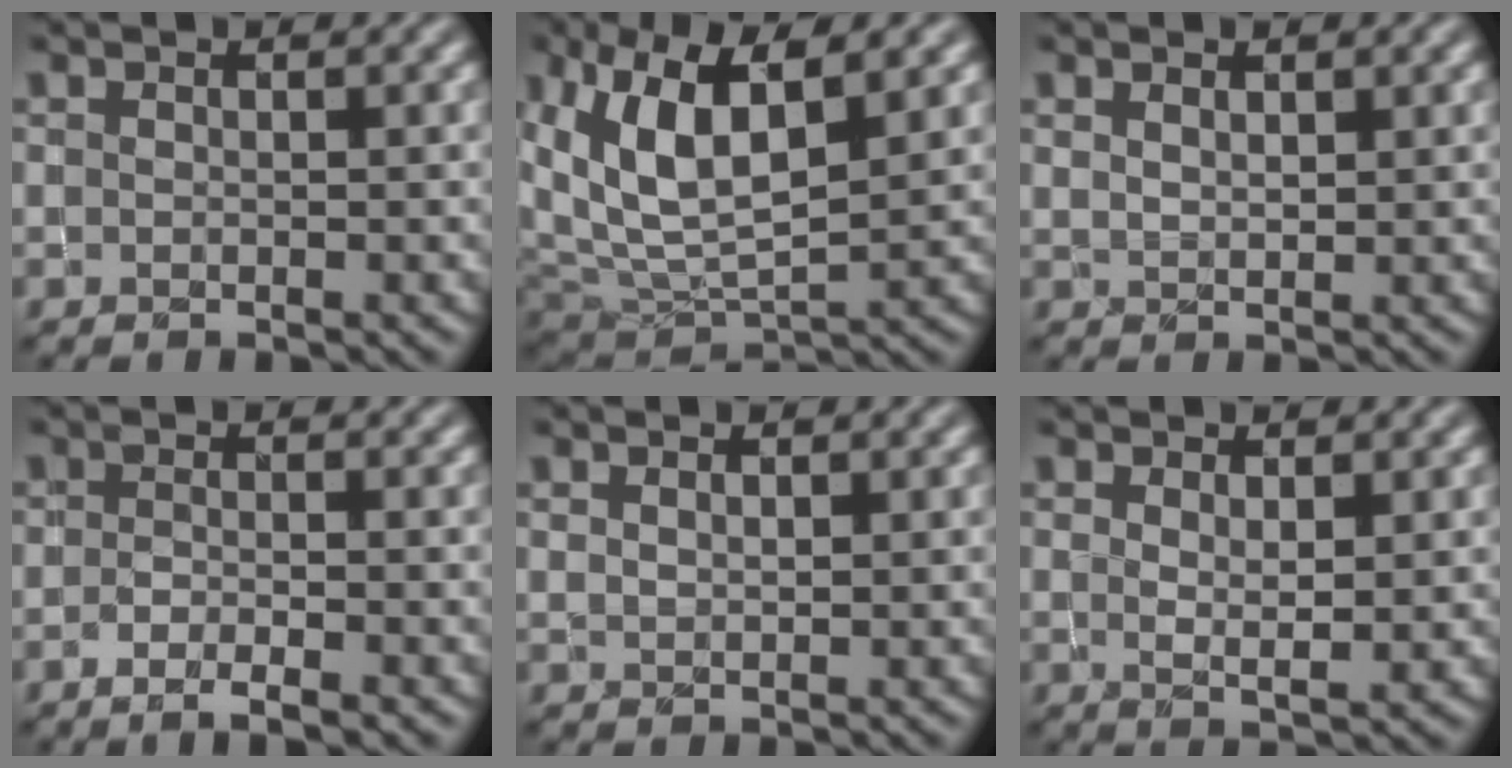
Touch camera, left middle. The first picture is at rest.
{"total": 8.8, "force": [3.2, 4.4, 6.9], "torque": [-0.148, 0.004, 0.058]}
{"total": 1.2, "force": [1.0, 0.5, 0.5], "torque": [-0.014, 0.002, 0.022]}
{"total": 2.4, "force": [-1.5, 0.5, 1.8], "torque": [-0.033, -0.002, -0.028]}
{"total": 0.9, "force": [0.8, 0.3, 0.2], "torque": [-0.010, 0.004, 0.016]}
{"total": 1.7, "force": [0.9, 0.4, 1.4], "torque": [-0.025, -0.005, 0.020]}